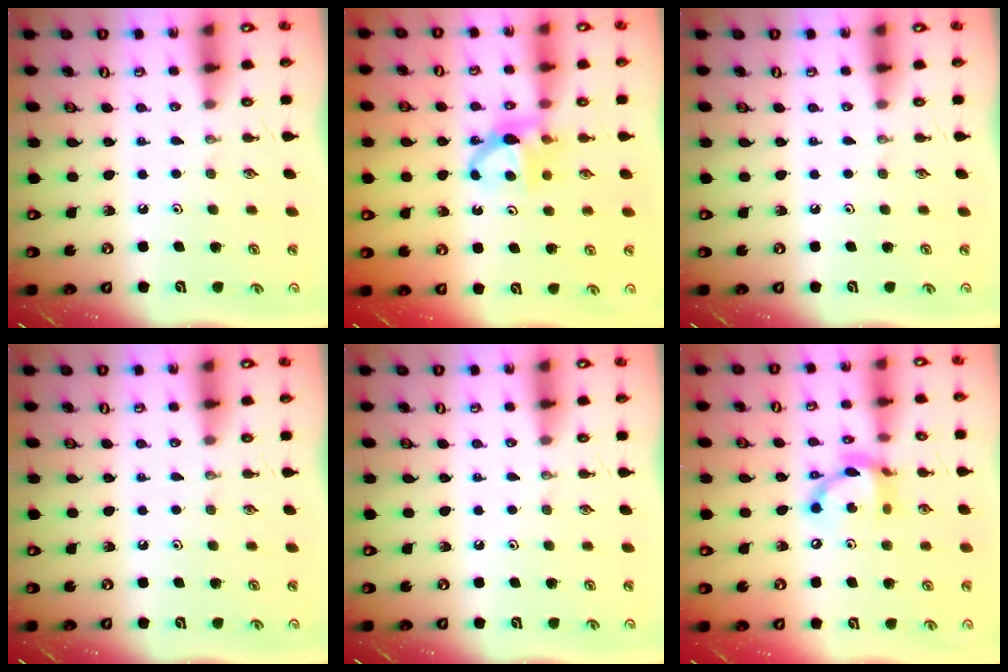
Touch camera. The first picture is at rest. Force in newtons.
{"total": 7.2, "press": 7.2, "slide": 0.2}
{"total": 0.0}
{"total": 0.0}
{"total": 0.0}
{"total": 13.4, "press": 13.3, "slide": 1.1}